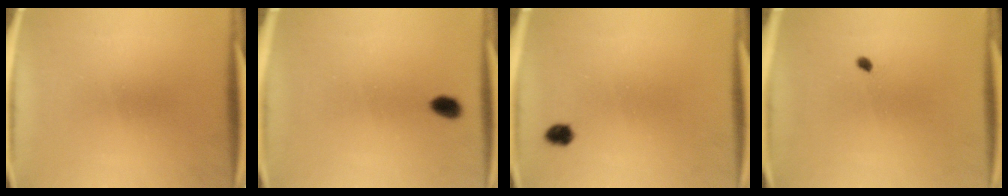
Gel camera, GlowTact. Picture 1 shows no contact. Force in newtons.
{"total": 2.7}
{"total": 2.1}
{"total": 0.8}